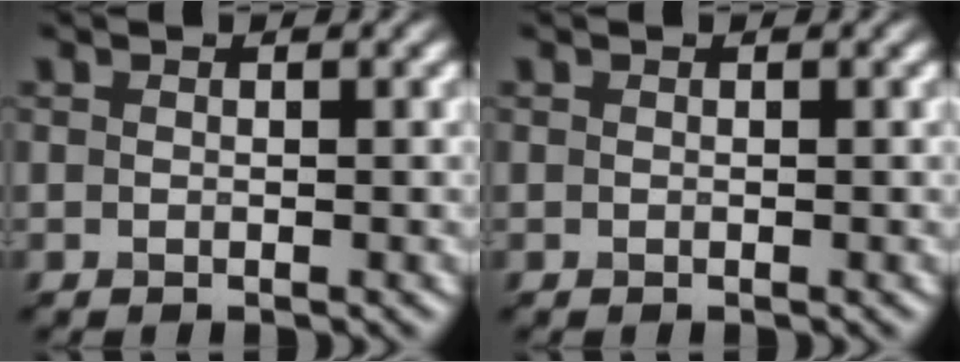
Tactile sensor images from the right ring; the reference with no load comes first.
{"total": 0.0}